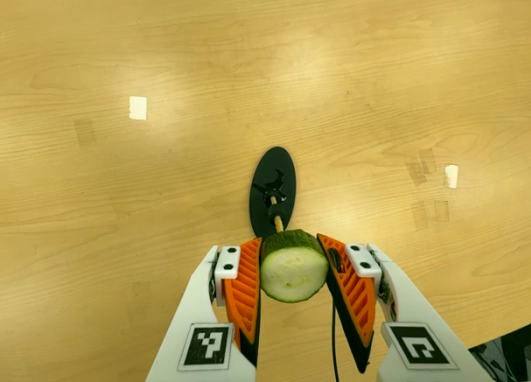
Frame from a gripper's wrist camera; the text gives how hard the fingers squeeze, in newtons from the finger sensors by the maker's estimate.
{"total": 10.5, "left": 10.2, "right": 10.8}